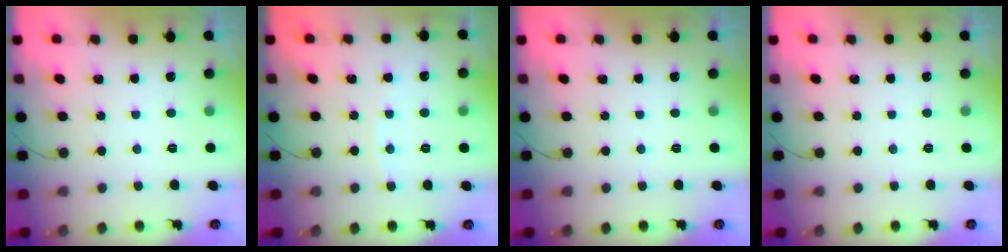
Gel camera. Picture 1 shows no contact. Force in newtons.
{"total": 2.9, "press": 2.8, "slide": 0.4}
{"total": 0.0}
{"total": 0.0}